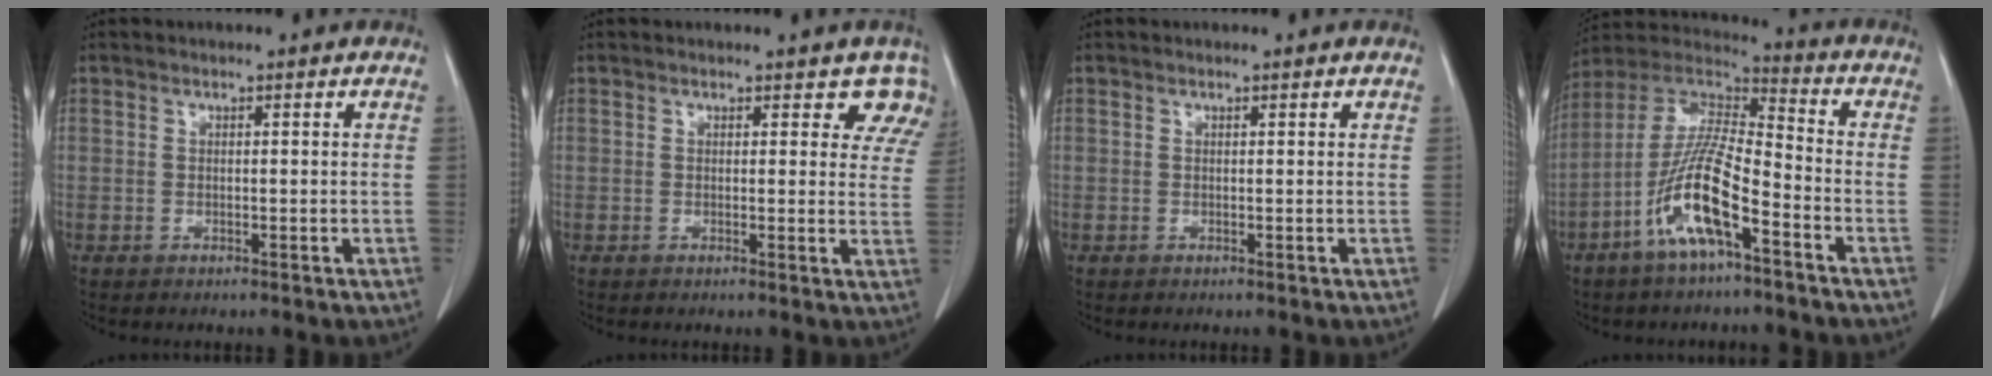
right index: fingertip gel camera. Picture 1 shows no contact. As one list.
[{"total": 5.3, "force": [4.3, 2.8, 1.6], "torque": [0.010, -0.007, 0.024]}, {"total": 0.0}, {"total": 13.6, "force": [-6.1, 2.5, 11.9], "torque": [-0.241, 0.002, -0.118]}]